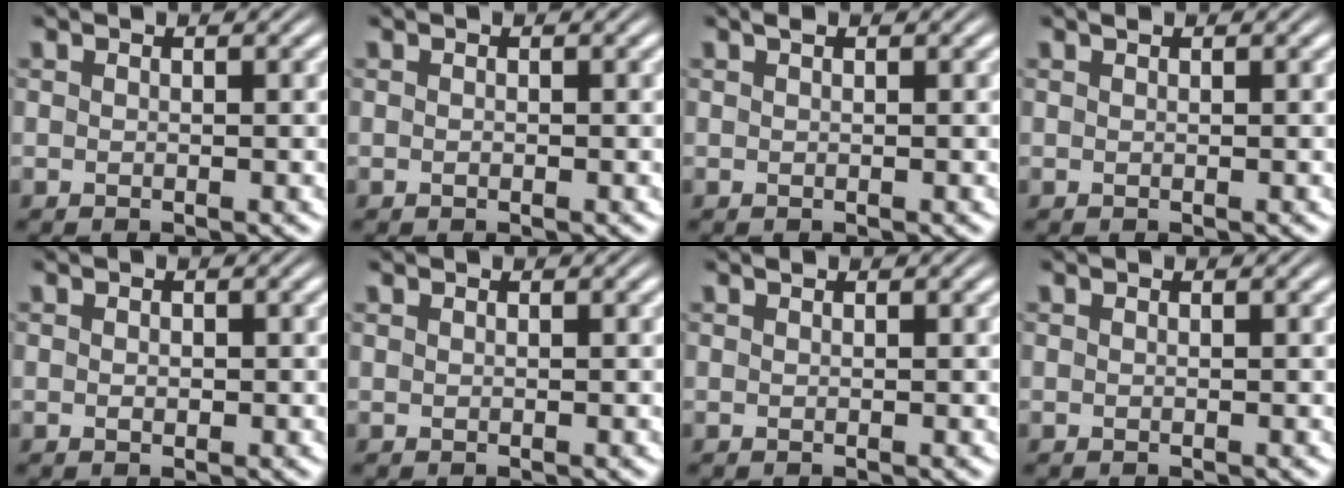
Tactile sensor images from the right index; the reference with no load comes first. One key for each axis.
{"total": 0.0}
{"total": 0.5, "fx": 0.4, "fy": 0.2, "fz": 0.3, "tx": -0.003, "ty": 0.003, "tz": 0.007}
{"total": 0.0}
{"total": 0.6, "fx": -0.1, "fy": 0.3, "fz": 0.4, "tx": -0.013, "ty": -0.006, "tz": 0.002}
{"total": 0.0}
{"total": 0.0}
{"total": 0.0}